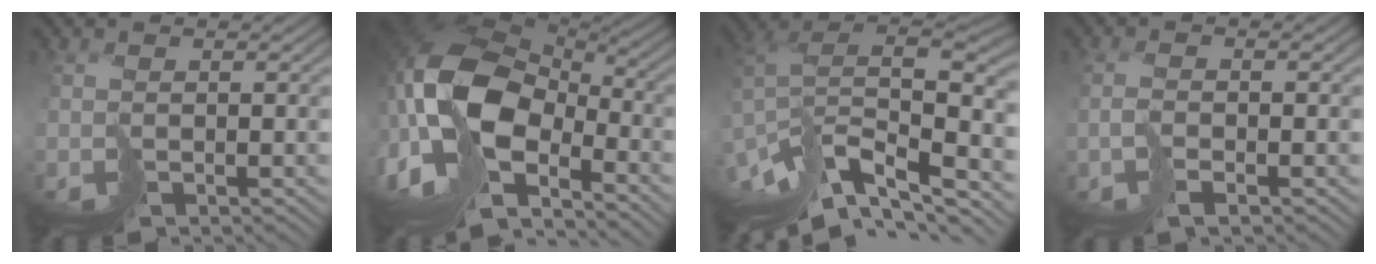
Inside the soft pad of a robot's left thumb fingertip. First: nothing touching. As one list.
[{"total": 17.3, "force": [-2.1, 10.6, 13.6], "torque": [-0.324, -0.013, -0.035]}, {"total": 14.5, "force": [-6.2, 7.3, 10.9], "torque": [-0.273, -0.019, -0.089]}, {"total": 1.8, "force": [-0.6, 0.0, 1.7], "torque": [-0.040, 0.002, -0.012]}]